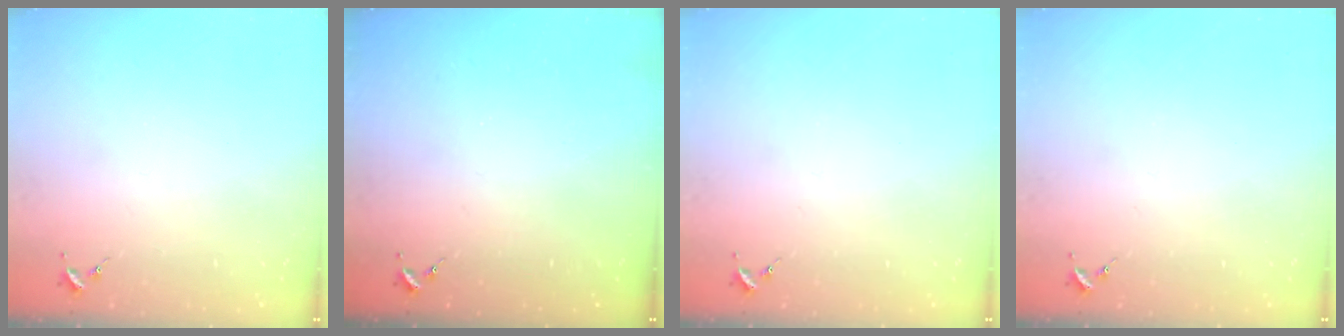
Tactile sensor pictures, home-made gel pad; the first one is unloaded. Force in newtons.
{"total": 0.0}
{"total": 0.0}
{"total": 0.0}